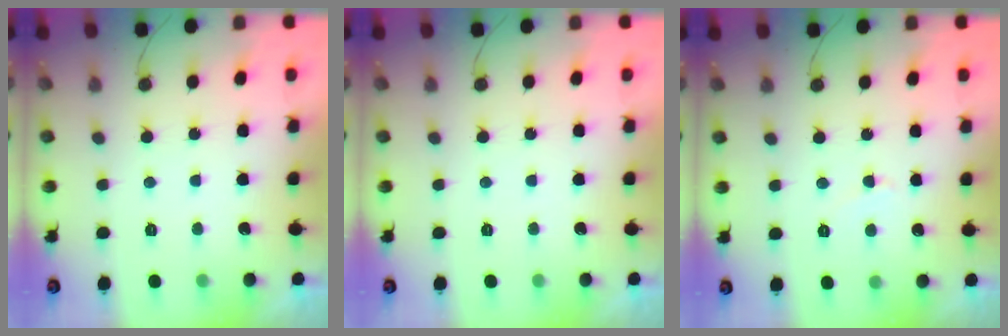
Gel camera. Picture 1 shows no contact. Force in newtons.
{"total": 0.0}
{"total": 3.1, "press": 3.1, "slide": 0.4}